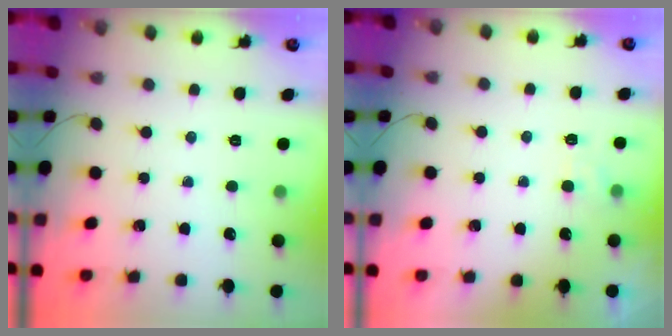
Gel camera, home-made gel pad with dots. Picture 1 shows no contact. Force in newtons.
{"total": 2.1, "press": 1.6, "slide": 1.3}